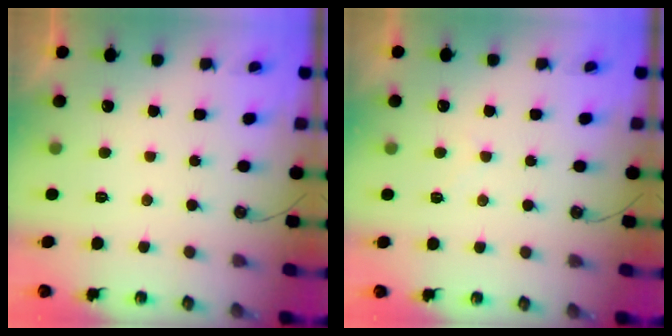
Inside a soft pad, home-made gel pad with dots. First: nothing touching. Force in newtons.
{"total": 5.4, "press": 5.4, "slide": 0.7}